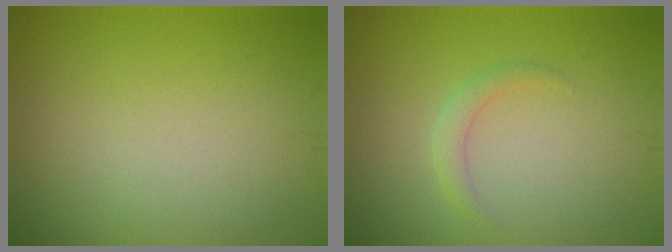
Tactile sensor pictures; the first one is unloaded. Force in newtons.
{"total": 1.2, "press": 1.2, "slide": 0.1}